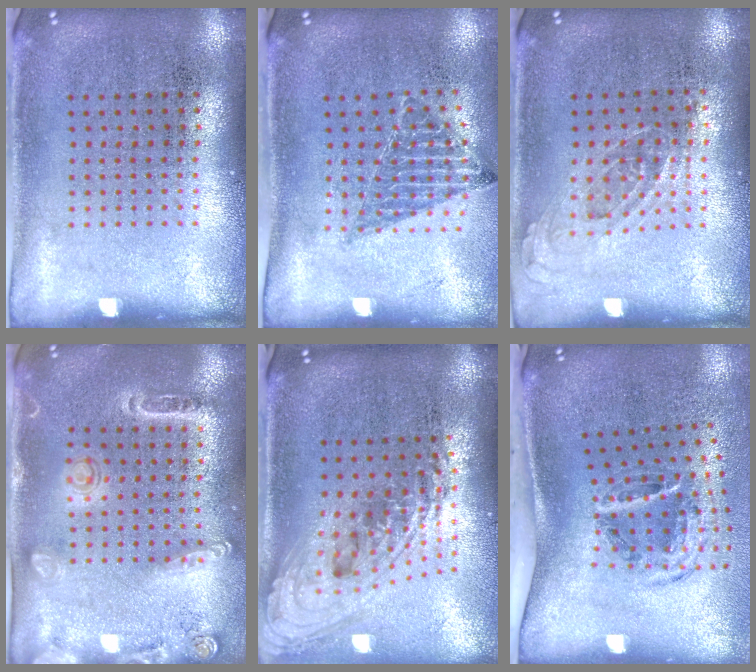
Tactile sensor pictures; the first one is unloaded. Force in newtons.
{"total": 1.0, "press": 0.9, "slide": 0.4}
{"total": 0.8, "press": 0.7, "slide": 0.4}
{"total": 1.7, "press": 1.5, "slide": 0.8}
{"total": 2.3, "press": 1.6, "slide": 1.7}
{"total": 2.0, "press": 1.2, "slide": 1.5}